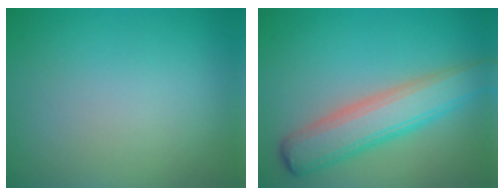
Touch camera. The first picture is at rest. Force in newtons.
{"total": 5.9, "press": 5.9, "slide": 0.2}